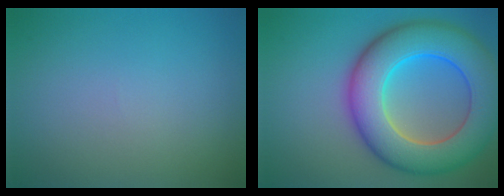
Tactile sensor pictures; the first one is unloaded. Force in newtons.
{"total": 12.0, "press": 12.0, "slide": 0.6}